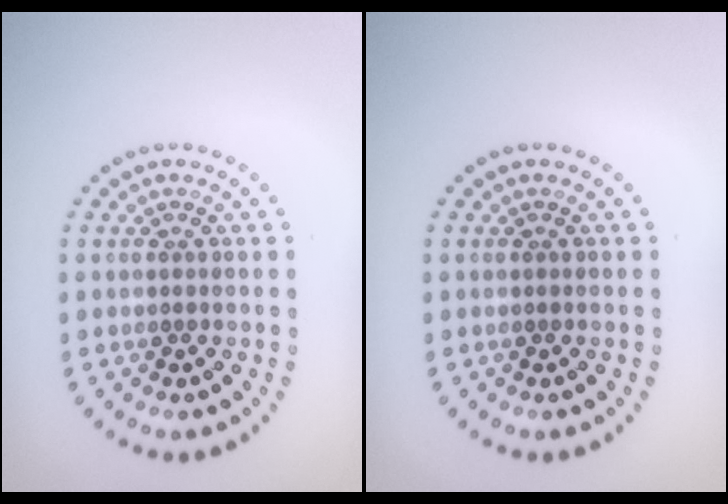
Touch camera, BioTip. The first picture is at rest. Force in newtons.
{"total": 0.0}